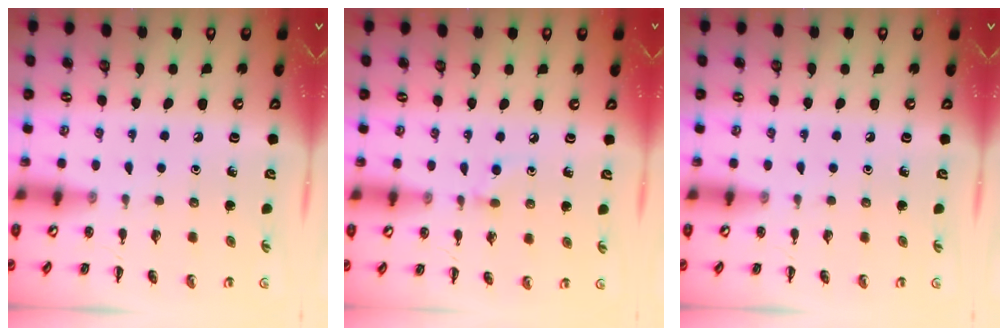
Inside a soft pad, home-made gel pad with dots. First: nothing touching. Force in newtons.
{"total": 4.2, "press": 3.9, "slide": 1.7}
{"total": 0.0}